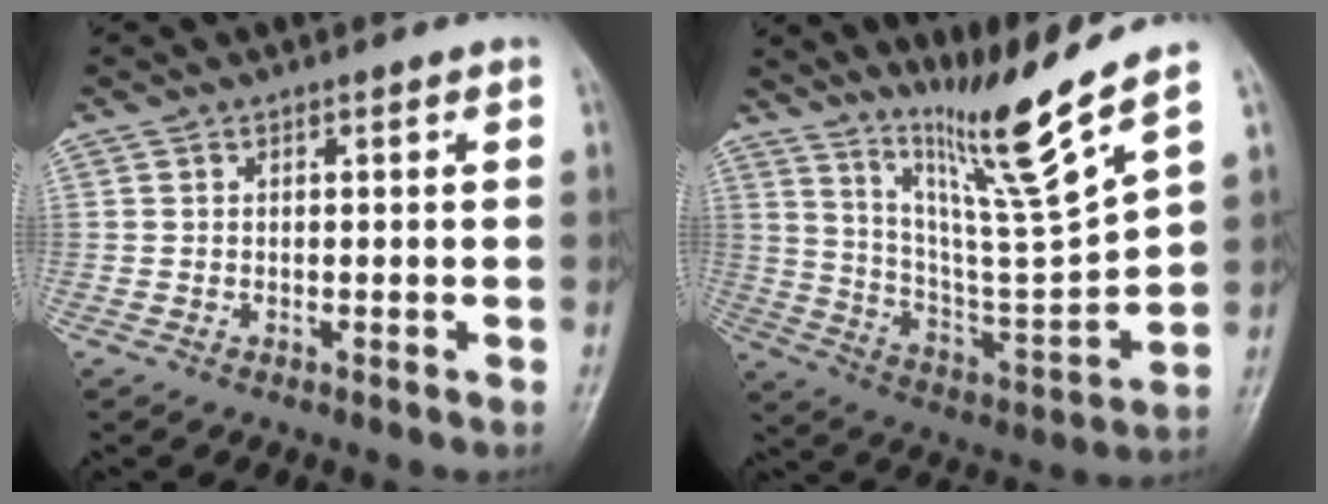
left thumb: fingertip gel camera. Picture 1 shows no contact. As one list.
[{"total": 16.0, "force": [11.9, -1.7, 10.5], "torque": [-0.165, -0.095, 0.220]}]